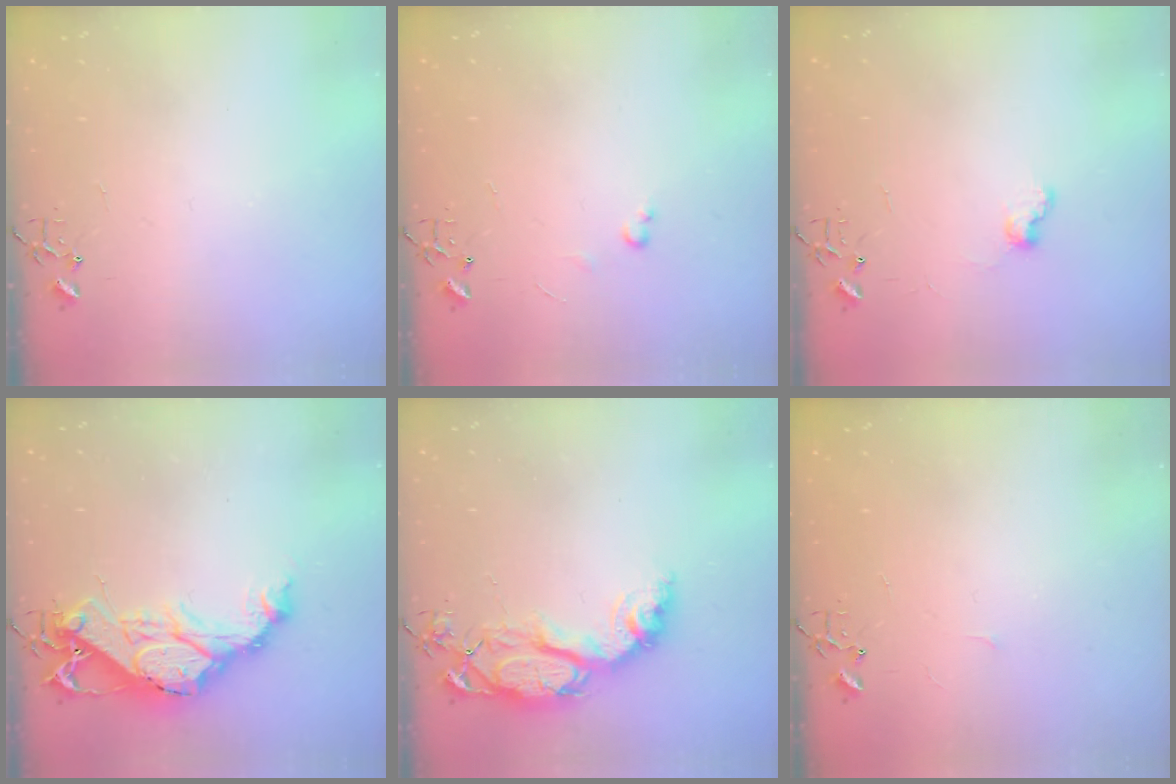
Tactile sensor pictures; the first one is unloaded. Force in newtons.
{"total": 3.4, "press": 3.4, "slide": 0.5}
{"total": 6.3, "press": 6.2, "slide": 0.9}
{"total": 16.7, "press": 16.6, "slide": 1.4}
{"total": 14.8, "press": 14.8, "slide": 1.3}
{"total": 3.4, "press": 3.4, "slide": 0.4}